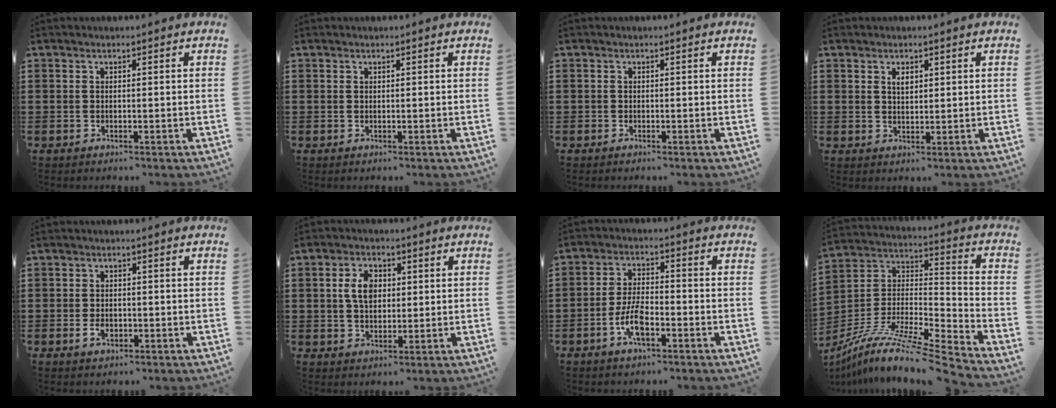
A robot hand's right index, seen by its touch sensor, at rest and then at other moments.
{"total": 0.0}
{"total": 0.5, "force": [-0.5, 0.0, 0.0], "torque": [0.000, -0.001, -0.011]}
{"total": 1.8, "force": [0.9, 1.0, 1.2], "torque": [-0.026, 0.004, 0.016]}
{"total": 2.2, "force": [-1.0, 1.2, 1.5], "torque": [-0.030, -0.001, -0.019]}
{"total": 5.3, "force": [0.7, 3.5, 3.8], "torque": [-0.092, 0.013, 0.008]}
{"total": 6.2, "force": [-2.7, 2.5, 5.0], "torque": [-0.115, -0.001, -0.056]}
{"total": 10.5, "force": [-8.4, 0.4, 6.3], "torque": [-0.115, -0.003, -0.166]}